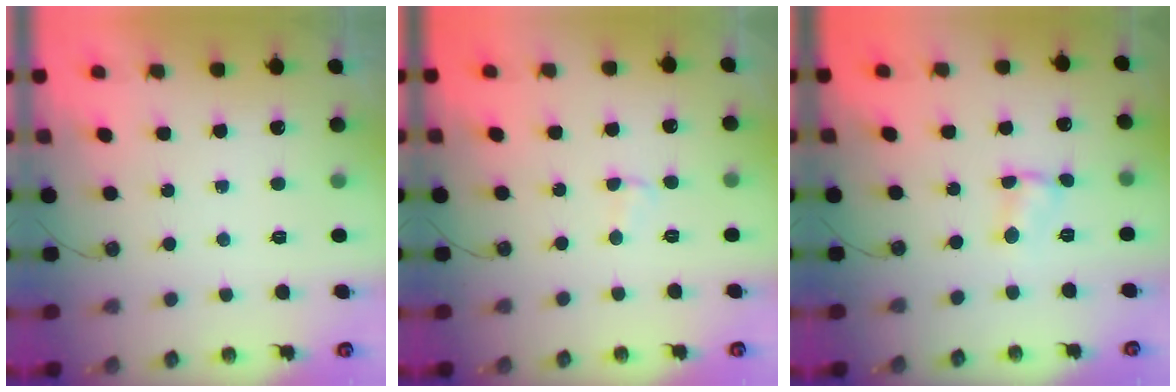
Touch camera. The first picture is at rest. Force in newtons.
{"total": 2.8, "press": 2.7, "slide": 0.3}
{"total": 1.6, "press": 1.6, "slide": 0.2}